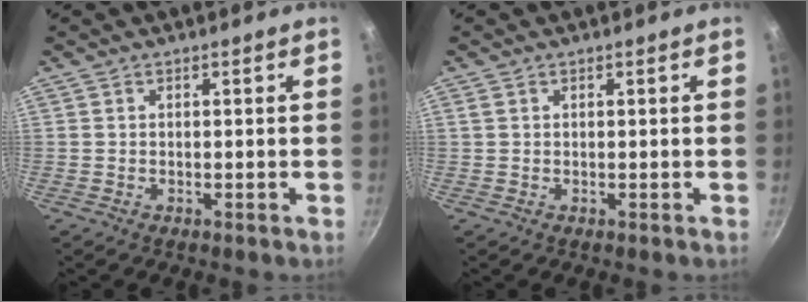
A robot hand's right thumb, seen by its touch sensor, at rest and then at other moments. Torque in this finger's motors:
{"motor_torque": [-0.32, 0.06, 0.25, -0.44, 0.00]}